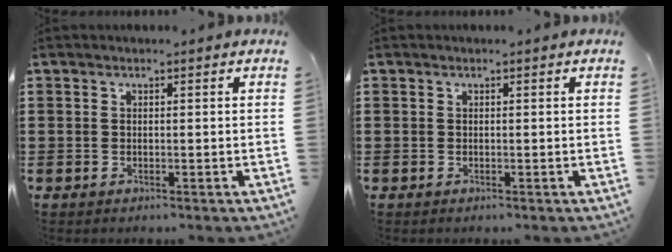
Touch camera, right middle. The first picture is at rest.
{"total": 0.0}